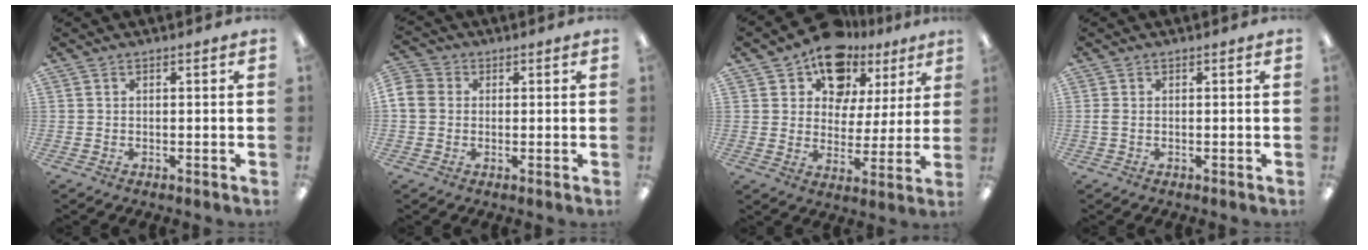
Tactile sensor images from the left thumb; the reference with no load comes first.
{"total": 5.1, "force": [0.1, 4.6, 2.2], "torque": [-0.060, 0.010, 0.000]}
{"total": 12.9, "force": [9.5, 7.9, 4.0], "torque": [-0.079, -0.062, 0.176]}
{"total": 1.6, "force": [0.0, 0.8, 1.4], "torque": [-0.028, 0.003, -0.002]}